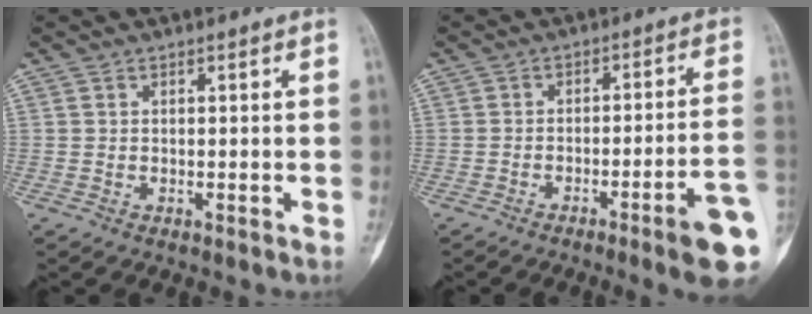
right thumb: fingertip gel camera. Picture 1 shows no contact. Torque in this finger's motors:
{"motor_torque": [3.79, 1.14, 1.34, -1.43, 0.37]}